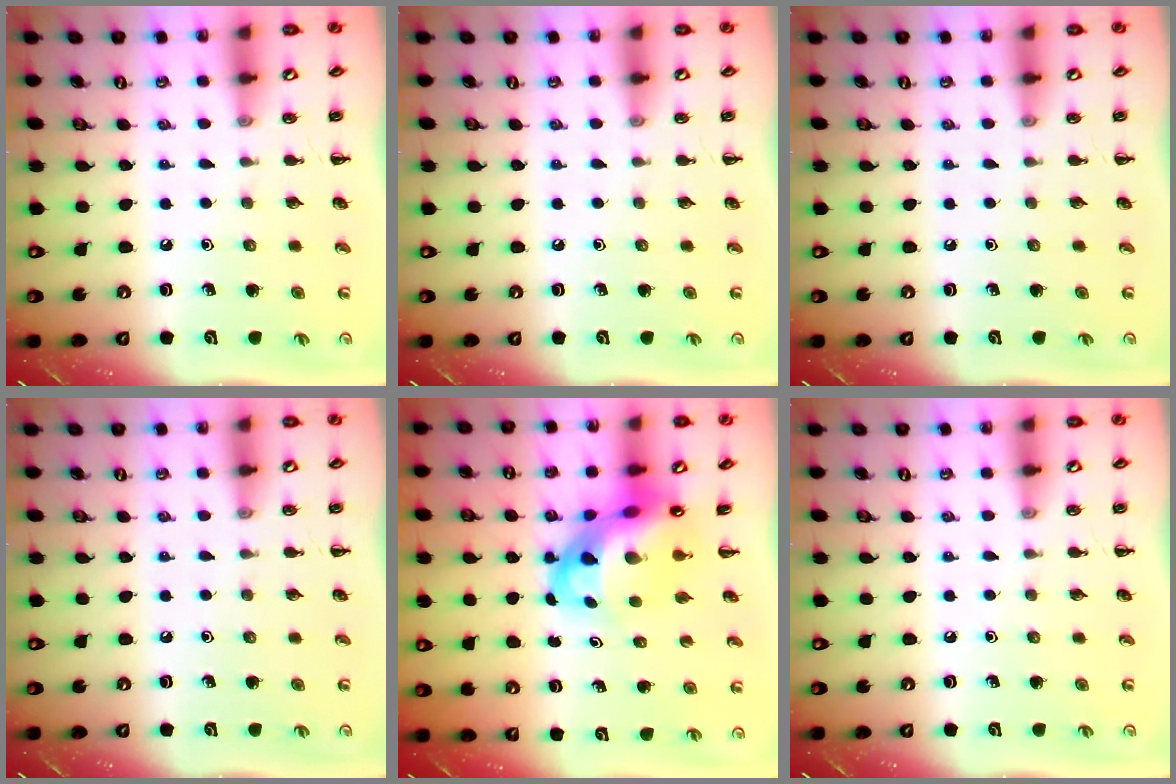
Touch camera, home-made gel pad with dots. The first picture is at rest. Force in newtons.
{"total": 0.0}
{"total": 0.0}
{"total": 0.0}
{"total": 7.8, "press": 7.5, "slide": 2.1}
{"total": 0.0}